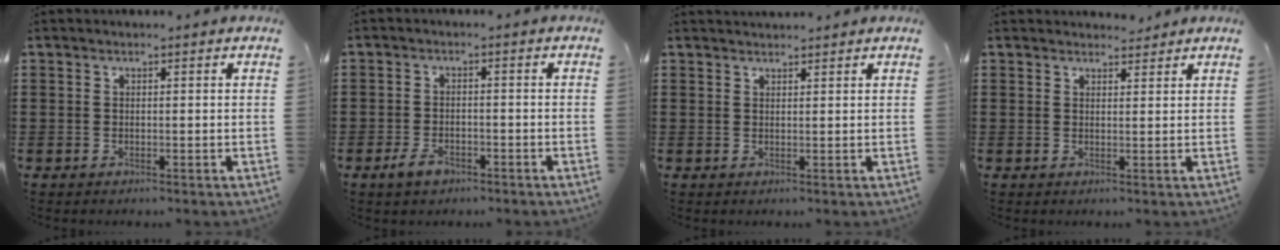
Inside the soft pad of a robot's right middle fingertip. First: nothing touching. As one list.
[{"total": 3.0, "force": [-1.9, 1.7, 1.7], "torque": [-0.038, 0.001, -0.038]}, {"total": 1.4, "force": [1.4, 0.3, 0.0], "torque": [0.006, -0.002, 0.025]}, {"total": 2.1, "force": [2.0, 0.5, 0.1], "torque": [0.001, 0.002, 0.038]}]